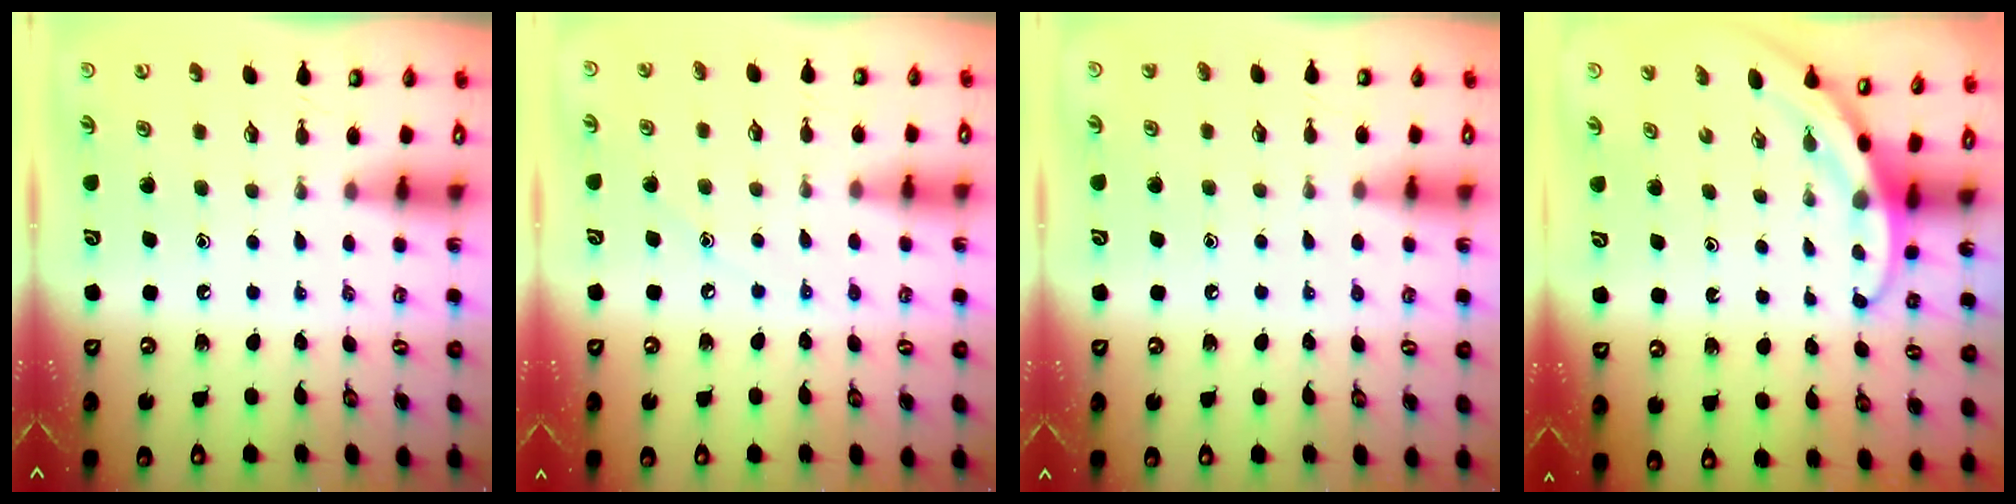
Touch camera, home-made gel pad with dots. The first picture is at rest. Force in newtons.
{"total": 4.3, "press": 4.3, "slide": 0.5}
{"total": 2.4, "press": 2.4, "slide": 0.2}
{"total": 3.0, "press": 3.0, "slide": 0.1}